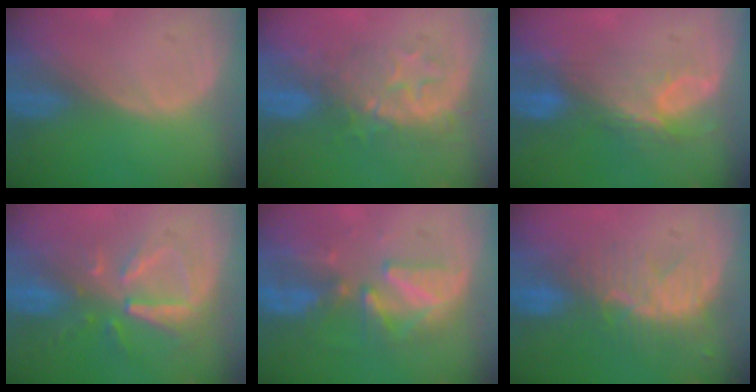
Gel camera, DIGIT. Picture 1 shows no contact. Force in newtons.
{"total": 8.5, "press": 7.9, "slide": 3.2}
{"total": 7.6, "press": 6.7, "slide": 3.5}
{"total": 8.1, "press": 7.3, "slide": 3.5}
{"total": 8.4, "press": 8.0, "slide": 2.4}
{"total": 8.5, "press": 7.7, "slide": 3.5}